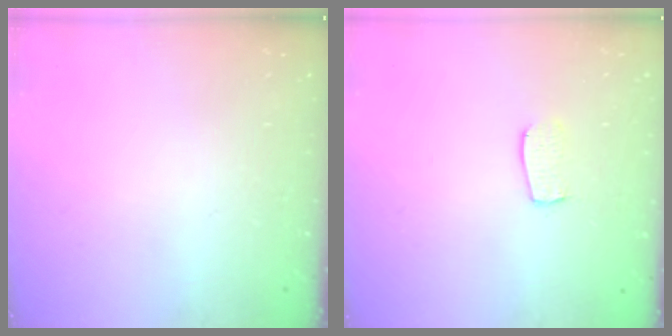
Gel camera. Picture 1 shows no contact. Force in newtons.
{"total": 6.1, "press": 6.1, "slide": 0.3}